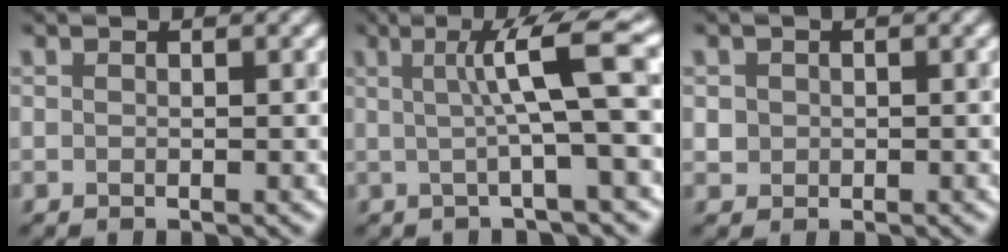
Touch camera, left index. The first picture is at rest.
{"total": 6.4, "force": [0.9, 0.6, 6.3], "torque": [-0.095, 0.017, 0.013]}
{"total": 1.0, "force": [0.1, 1.0, 0.0], "torque": [0.010, 0.002, 0.002]}